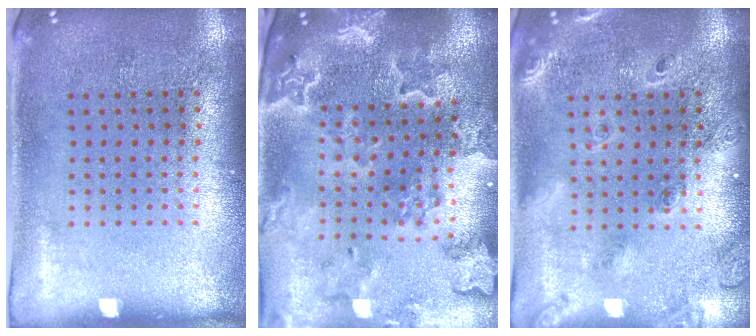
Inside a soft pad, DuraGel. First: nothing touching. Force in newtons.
{"total": 2.7, "press": 2.5, "slide": 0.9}
{"total": 1.7, "press": 1.6, "slide": 0.8}